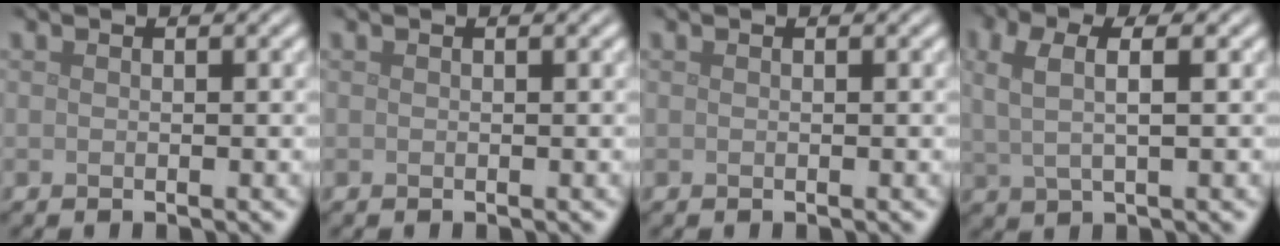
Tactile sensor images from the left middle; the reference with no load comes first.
{"total": 0.0}
{"total": 0.0}
{"total": 3.3, "force": [1.0, 1.2, 2.9], "torque": [-0.063, 0.003, 0.020]}